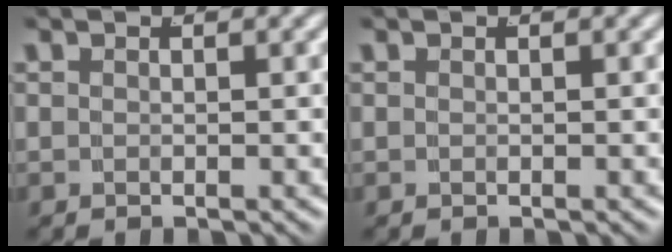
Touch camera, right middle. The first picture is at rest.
{"total": 0.0}